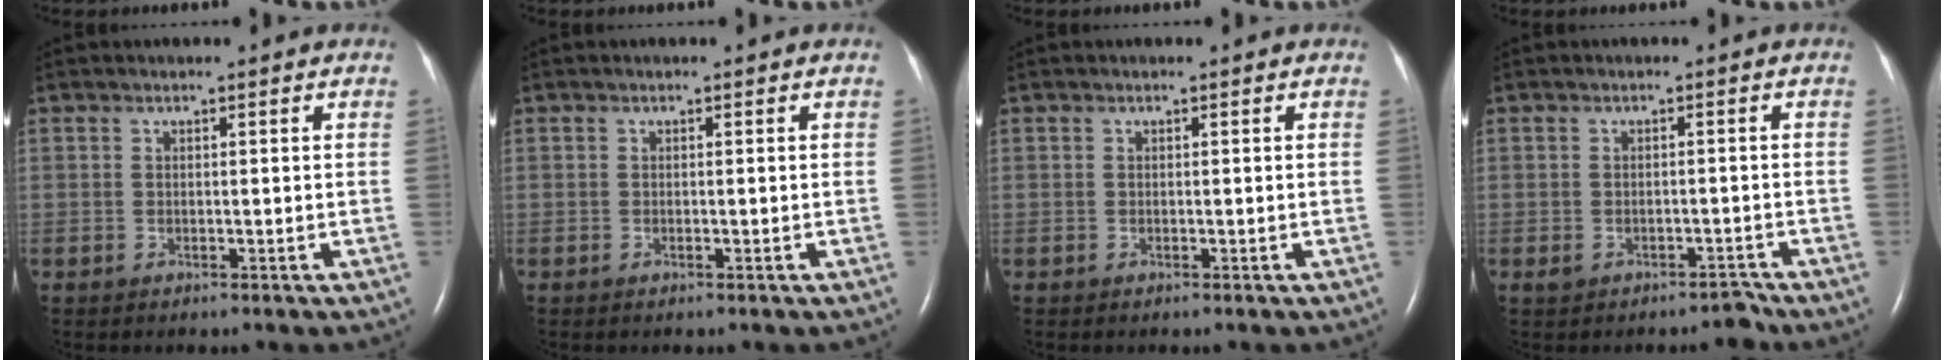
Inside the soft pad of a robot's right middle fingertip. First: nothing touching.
{"total": 0.0}
{"total": 0.0}
{"total": 2.1, "force": [-1.7, 1.0, 0.6], "torque": [-0.008, 0.007, -0.020]}